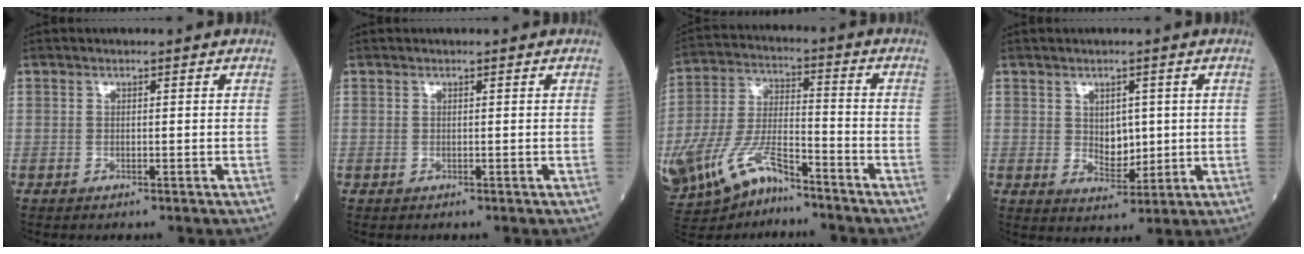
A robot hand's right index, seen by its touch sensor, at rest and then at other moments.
{"total": 0.0}
{"total": 14.6, "force": [-10.4, 4.6, 9.2], "torque": [-0.200, -0.010, -0.189]}
{"total": 4.3, "force": [0.6, 2.8, 3.2], "torque": [-0.044, -0.006, 0.018]}